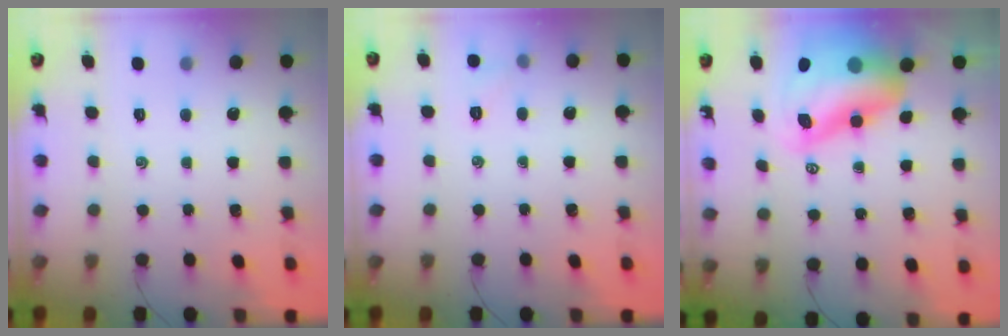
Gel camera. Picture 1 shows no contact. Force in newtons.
{"total": 4.3, "press": 4.1, "slide": 1.2}
{"total": 15.7, "press": 15.0, "slide": 4.4}